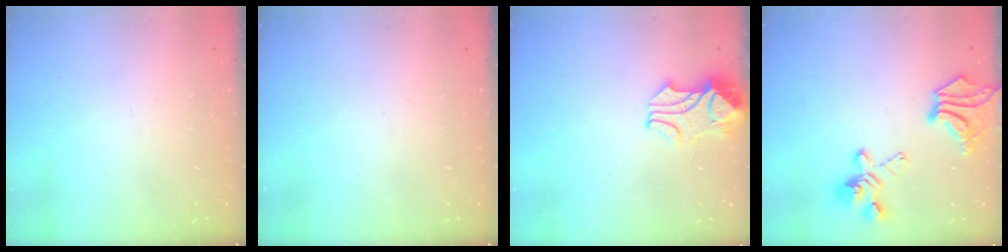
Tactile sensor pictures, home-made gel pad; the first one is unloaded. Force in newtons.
{"total": 0.0}
{"total": 2.4, "press": 2.2, "slide": 1.0}
{"total": 8.3, "press": 7.7, "slide": 2.9}